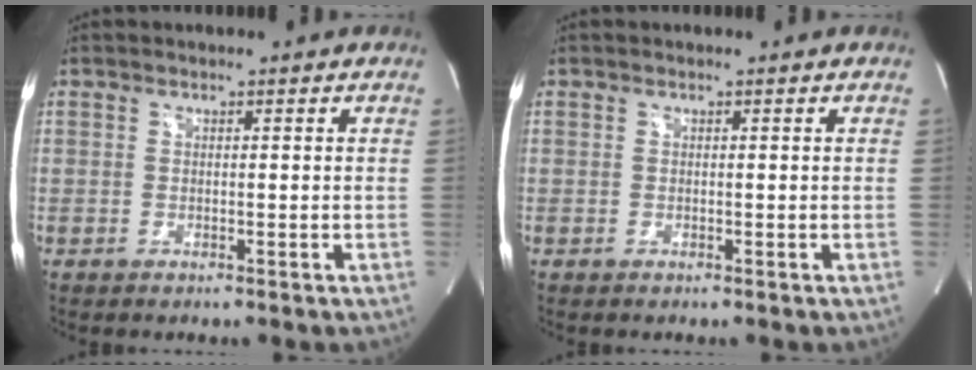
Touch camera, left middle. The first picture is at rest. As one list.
[{"total": 0.0}]